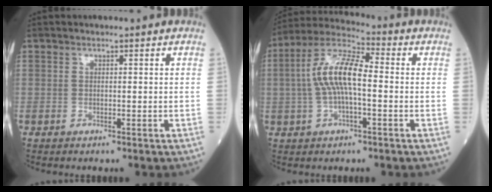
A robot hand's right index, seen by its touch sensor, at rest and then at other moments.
{"total": 10.3, "force": [-0.2, 3.0, 9.8], "torque": [-0.208, 0.023, -0.010]}